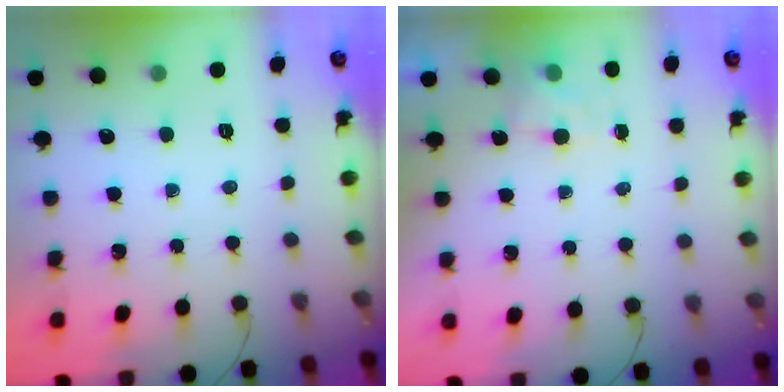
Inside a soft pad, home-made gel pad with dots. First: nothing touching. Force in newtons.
{"total": 4.0, "press": 3.8, "slide": 1.2}